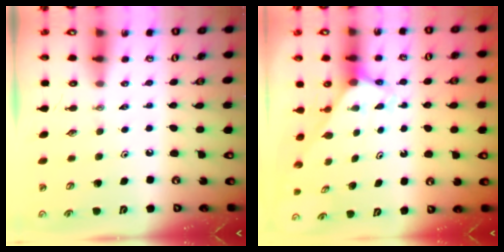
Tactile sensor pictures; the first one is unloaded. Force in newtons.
{"total": 2.7, "press": 2.7, "slide": 0.2}